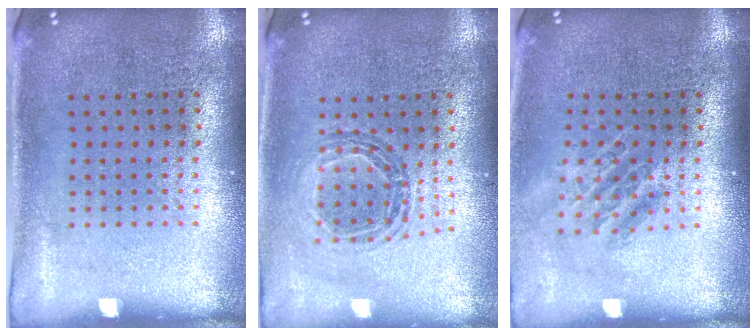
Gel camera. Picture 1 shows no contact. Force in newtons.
{"total": 0.9, "press": 0.9, "slide": 0.1}
{"total": 1.4, "press": 1.1, "slide": 0.9}